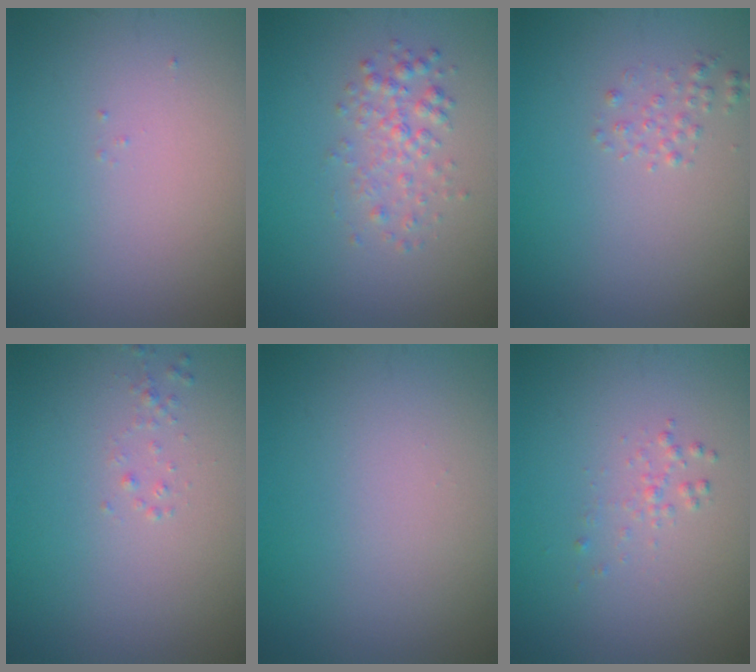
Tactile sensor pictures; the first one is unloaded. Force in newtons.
{"total": 2.1, "press": 2.1, "slide": 0.0}
{"total": 1.0, "press": 1.0, "slide": 0.1}
{"total": 0.7, "press": 0.6, "slide": 0.1}
{"total": 0.0}
{"total": 0.9, "press": 0.9, "slide": 0.0}